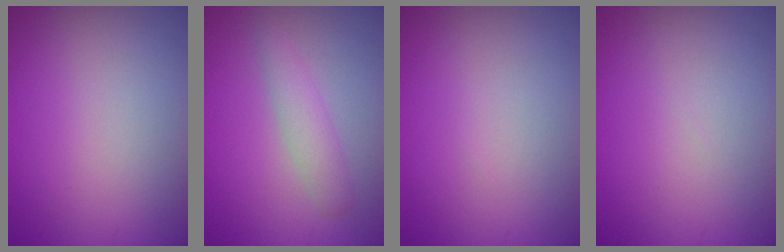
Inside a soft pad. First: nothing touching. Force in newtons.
{"total": 2.2, "press": 2.2, "slide": 0.1}
{"total": 0.0}
{"total": 0.0}